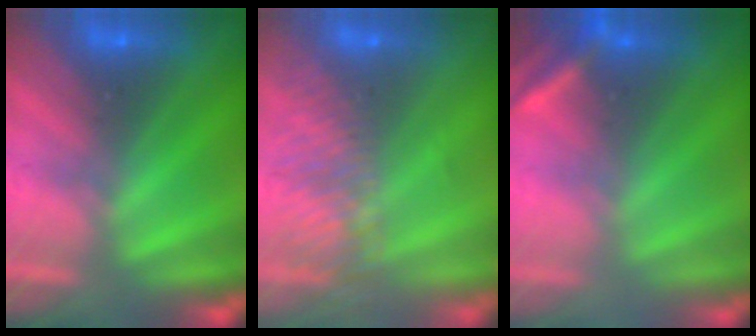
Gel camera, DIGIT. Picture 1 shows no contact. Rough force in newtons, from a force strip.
{"total": 6.8}
{"total": 2.6}